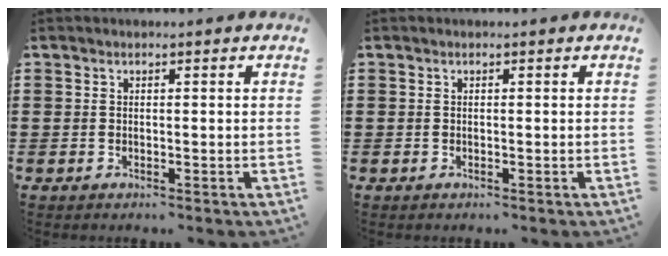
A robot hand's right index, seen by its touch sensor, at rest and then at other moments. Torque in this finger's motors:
{"motor_torque": [-0.24, 0.10, 0.00, 0.00]}